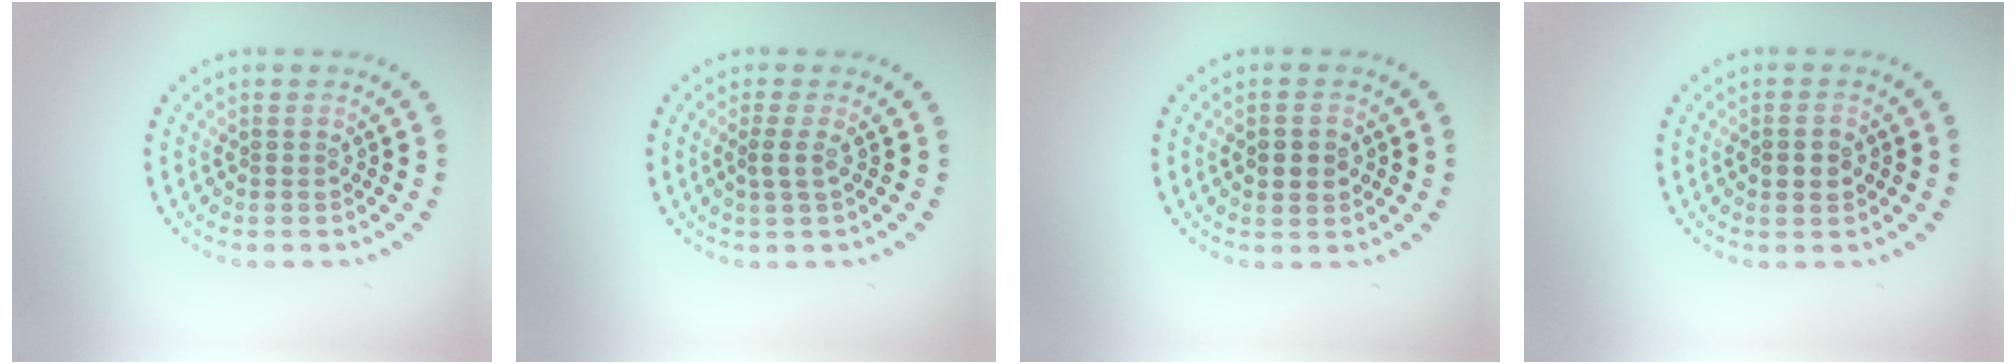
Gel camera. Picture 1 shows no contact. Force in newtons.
{"total": 1.3, "press": 0.9, "slide": 0.9}
{"total": 2.7, "press": 2.7, "slide": 0.0}
{"total": 2.2, "press": 2.1, "slide": 0.2}